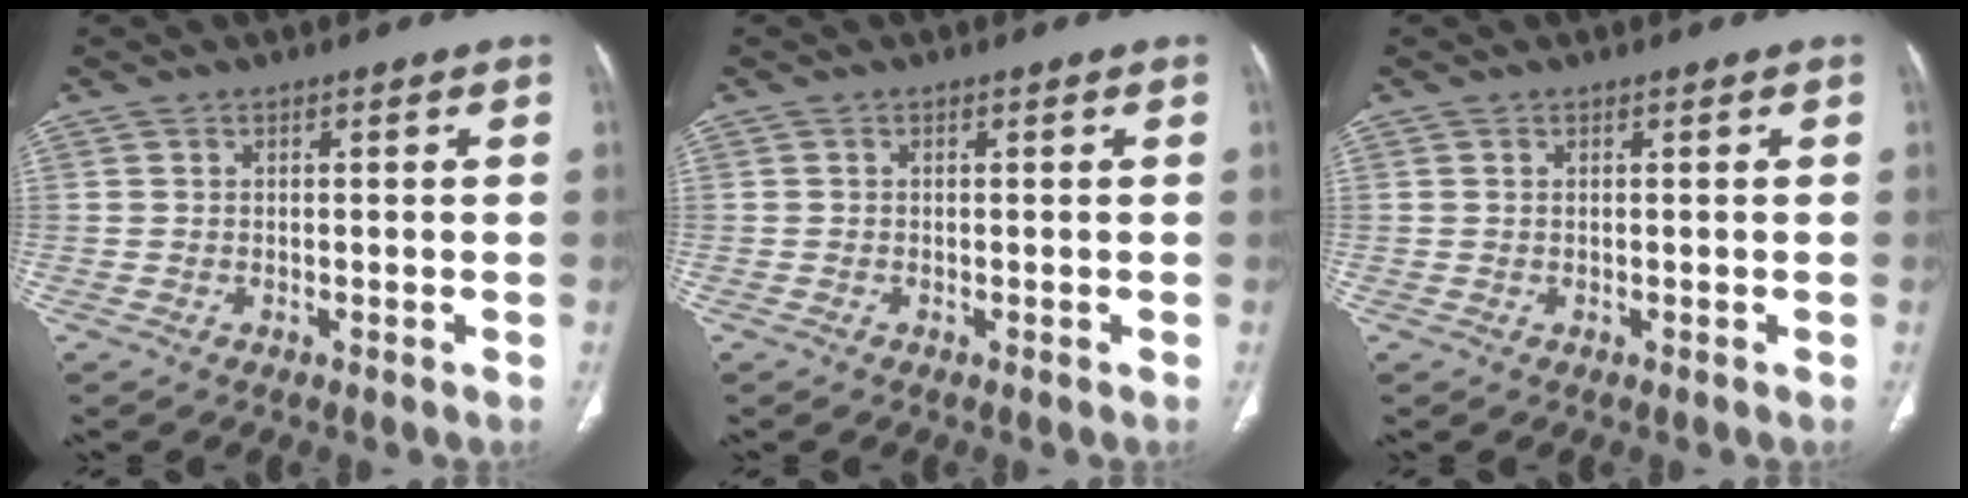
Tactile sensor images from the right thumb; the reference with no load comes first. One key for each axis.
{"total": 0.0}
{"total": 0.0}